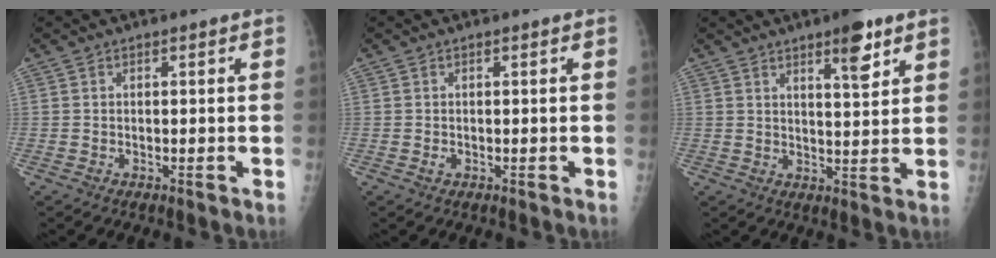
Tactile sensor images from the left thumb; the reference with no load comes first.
{"total": 0.8, "force": [-0.1, 0.6, 0.6], "torque": [-0.006, 0.000, 0.000]}
{"total": 7.4, "force": [4.5, 2.0, 5.5], "torque": [-0.069, -0.026, 0.063]}